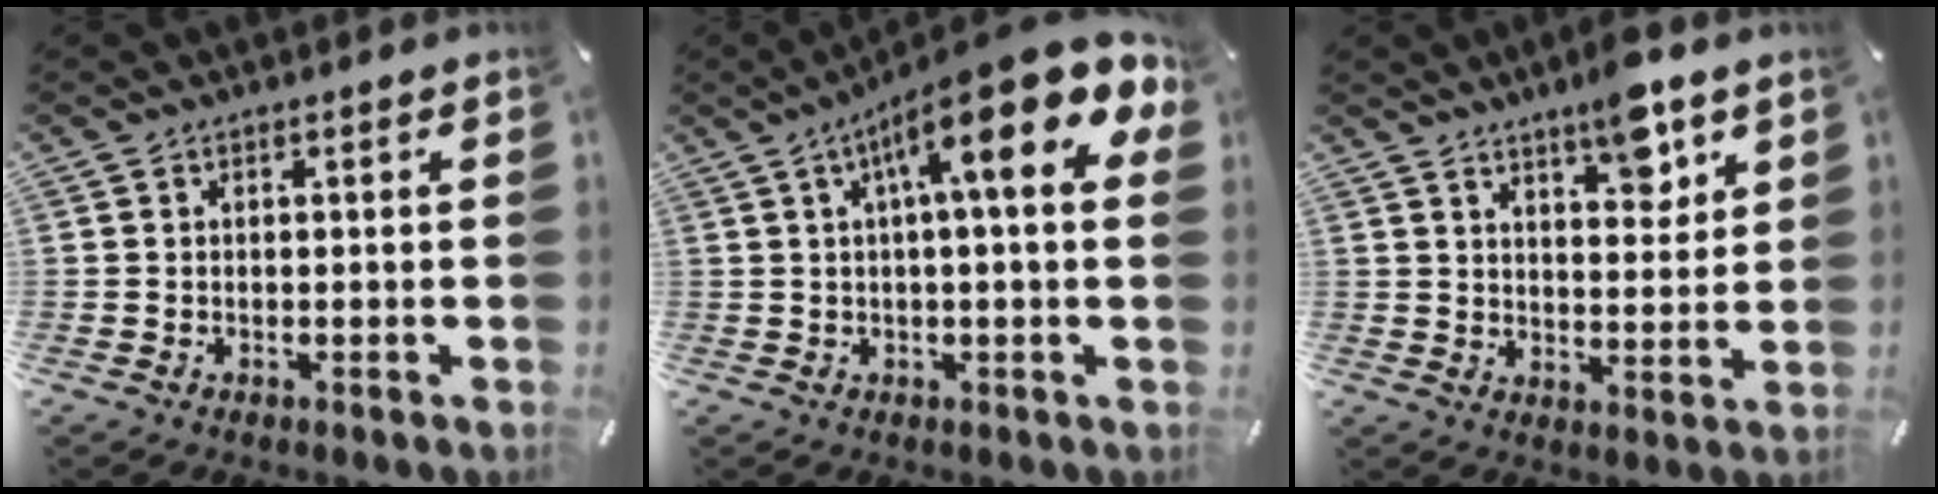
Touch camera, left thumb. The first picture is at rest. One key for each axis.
{"total": 17.3, "fx": 6.9, "fy": 3.2, "fz": 15.5, "tx": -0.237, "ty": -0.040, "tz": 0.098}
{"total": 8.1, "fx": 5.9, "fy": 3.0, "fz": 4.6, "tx": -0.049, "ty": -0.038, "tz": 0.097}